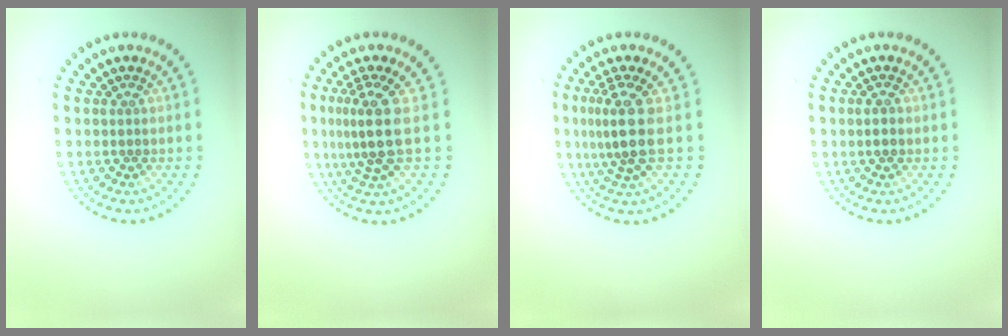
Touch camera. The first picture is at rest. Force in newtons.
{"total": 3.7, "press": 2.7, "slide": 2.5}
{"total": 3.6, "press": 2.7, "slide": 2.4}
{"total": 1.7, "press": 1.7, "slide": 0.1}